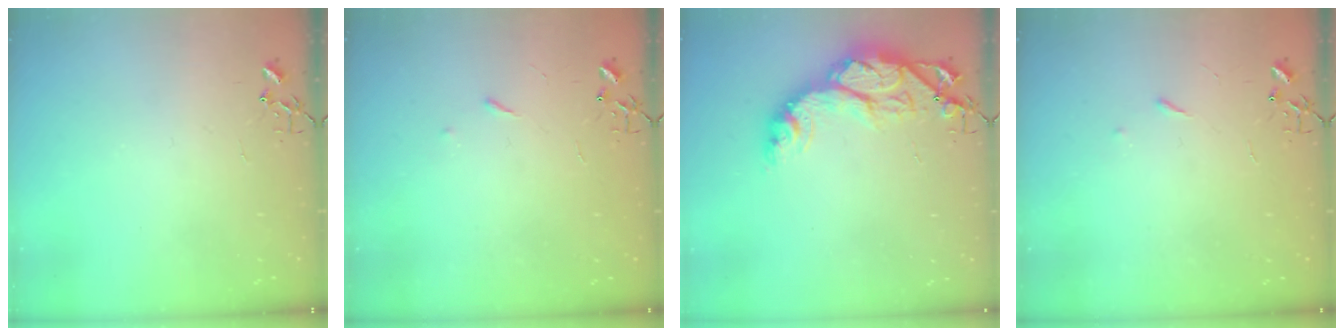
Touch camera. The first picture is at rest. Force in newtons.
{"total": 2.9, "press": 2.8, "slide": 0.5}
{"total": 15.3, "press": 15.3, "slide": 1.1}
{"total": 2.9, "press": 2.8, "slide": 0.5}